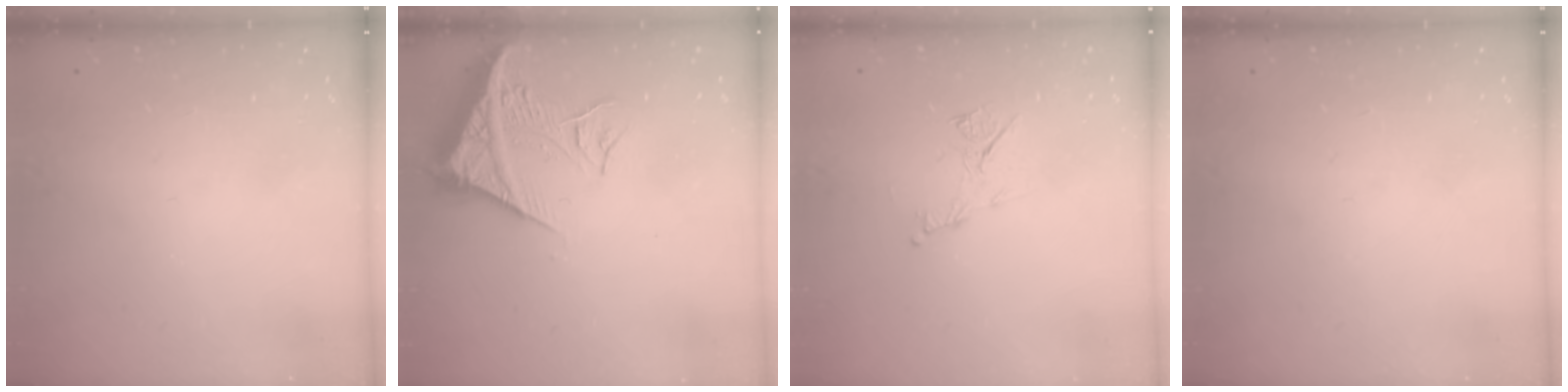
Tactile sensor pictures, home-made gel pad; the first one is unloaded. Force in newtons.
{"total": 13.5, "press": 13.4, "slide": 1.8}
{"total": 7.2, "press": 7.1, "slide": 0.8}
{"total": 0.0}